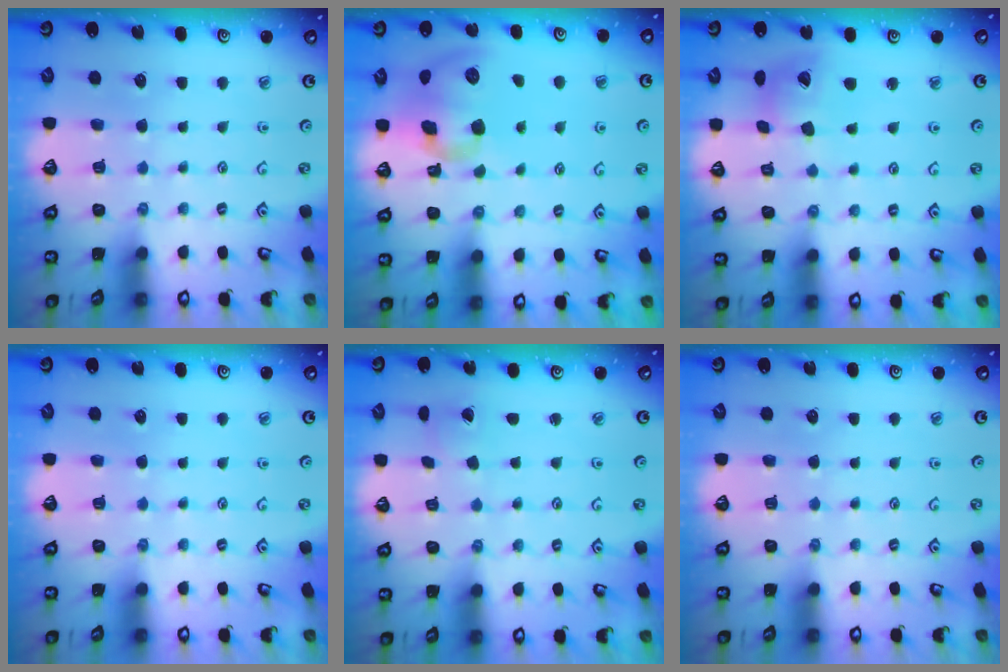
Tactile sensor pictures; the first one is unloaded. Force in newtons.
{"total": 13.1, "press": 13.1, "slide": 1.0}
{"total": 11.9, "press": 11.8, "slide": 1.5}
{"total": 0.0}
{"total": 2.8, "press": 2.8, "slide": 0.2}
{"total": 0.0}